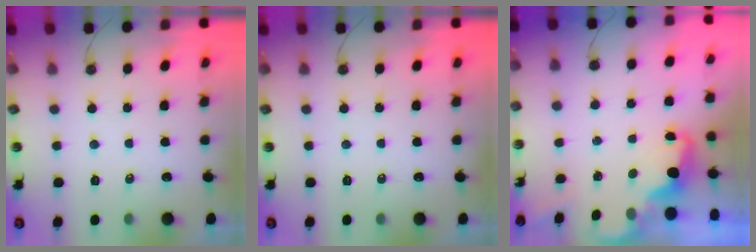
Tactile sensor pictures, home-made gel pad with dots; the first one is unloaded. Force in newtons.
{"total": 0.0}
{"total": 2.5, "press": 2.5, "slide": 0.5}